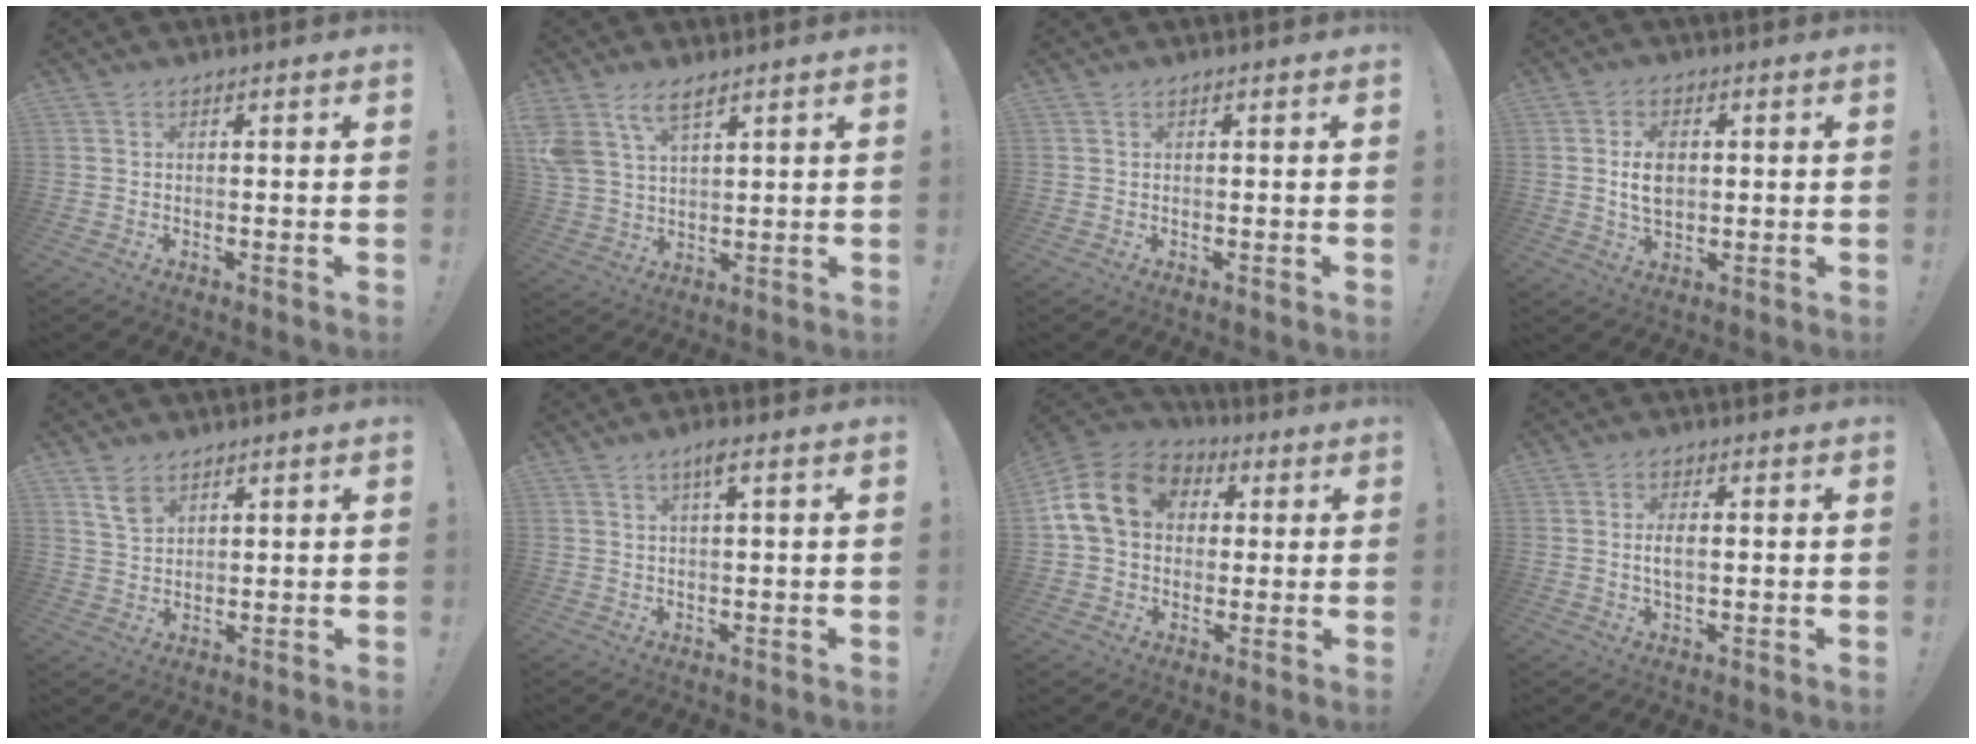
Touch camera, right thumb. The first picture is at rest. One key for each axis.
{"total": 8.4, "fx": 5.4, "fy": 4.0, "fz": 5.0, "tx": -0.108, "ty": -0.015, "tz": 0.106}
{"total": 0.0}
{"total": 7.1, "fx": 0.8, "fy": 4.6, "fz": 5.4, "tx": -0.080, "ty": 0.001, "tz": 0.012}
{"total": 5.3, "fx": 3.4, "fy": 3.2, "fz": 2.5, "tx": -0.035, "ty": -0.017, "tz": 0.063}
{"total": 3.2, "fx": 1.6, "fy": 0.1, "fz": 2.8, "tx": -0.044, "ty": -0.002, "tz": 0.020}
{"total": 16.3, "fx": 3.8, "fy": 12.5, "fz": 9.8, "tx": -0.170, "ty": 0.012, "tz": 0.075}
{"total": 3.5, "fx": -0.1, "fy": 1.4, "fz": 3.2, "tx": -0.054, "ty": -0.003, "tz": -0.008}